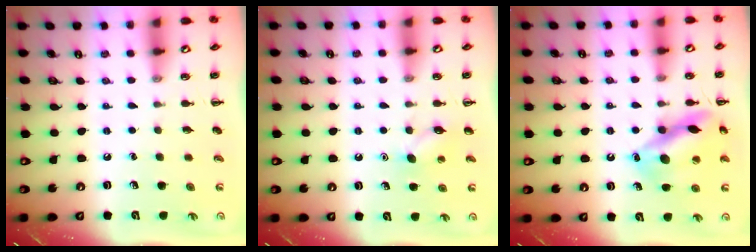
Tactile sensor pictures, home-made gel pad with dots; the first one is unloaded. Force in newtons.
{"total": 6.6, "press": 6.4, "slide": 1.7}
{"total": 14.9, "press": 14.8, "slide": 1.7}